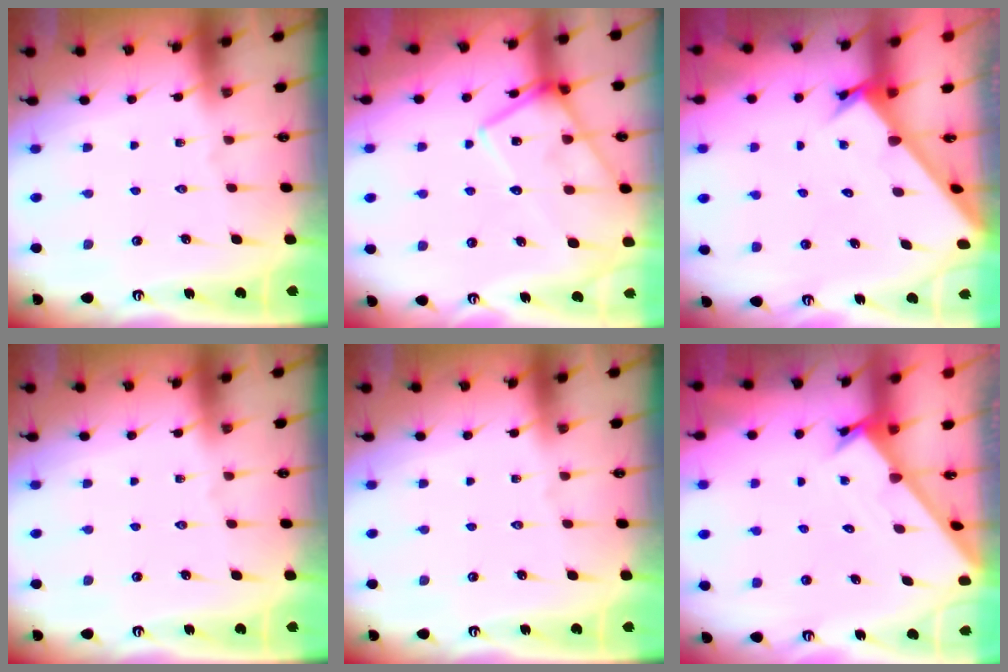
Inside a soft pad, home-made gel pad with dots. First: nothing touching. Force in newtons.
{"total": 16.1, "press": 16.0, "slide": 1.1}
{"total": 2.7, "press": 2.7, "slide": 0.3}
{"total": 0.0}
{"total": 0.0}
{"total": 1.7, "press": 1.7, "slide": 0.1}